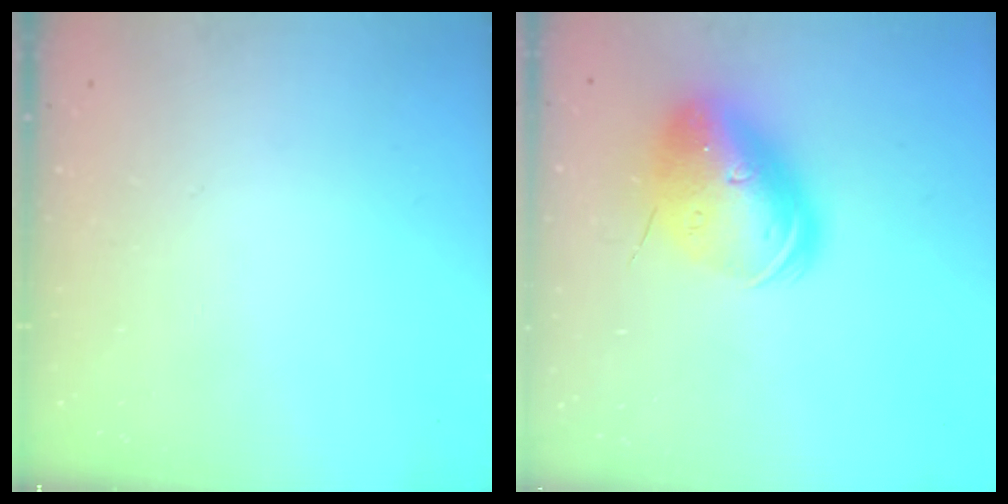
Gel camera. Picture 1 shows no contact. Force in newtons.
{"total": 18.3, "press": 18.0, "slide": 3.3}